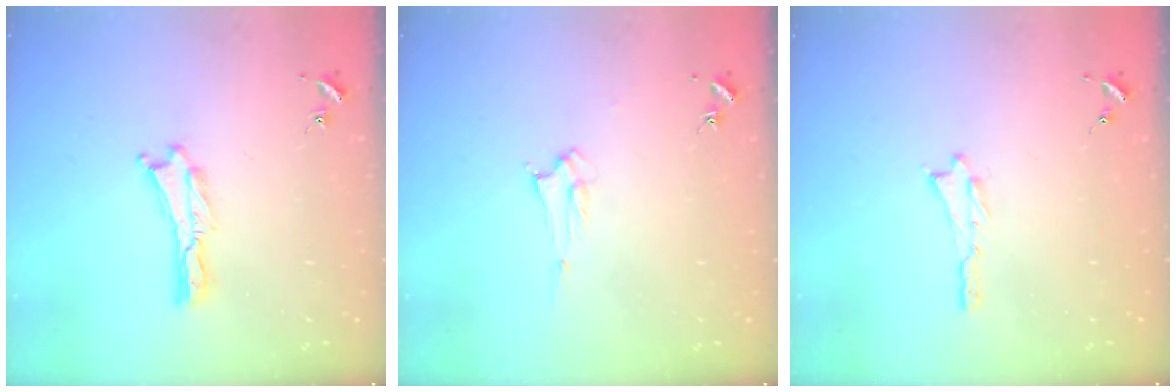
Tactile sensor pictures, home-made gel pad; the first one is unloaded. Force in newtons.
{"total": 1.6, "press": 1.6, "slide": 0.2}
{"total": 0.0}